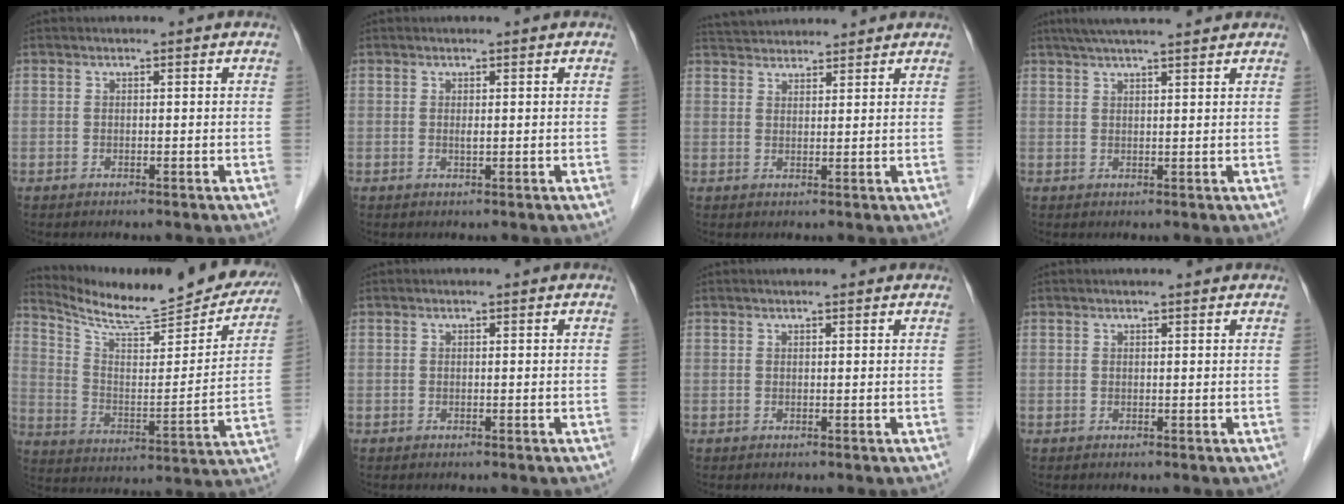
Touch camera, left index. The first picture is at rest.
{"total": 0.6, "force": [0.2, 0.1, 0.6], "torque": [-0.014, 0.000, 0.003]}
{"total": 8.3, "force": [7.9, 1.4, 1.9], "torque": [-0.036, 0.038, 0.123]}
{"total": 9.9, "force": [8.4, 0.7, 5.2], "torque": [-0.081, 0.035, 0.120]}
{"total": 22.7, "force": [20.5, 3.8, 9.0], "torque": [-0.136, -0.046, 0.288]}
{"total": 0.0}
{"total": 2.3, "force": [2.0, 0.4, 1.1], "torque": [-0.013, 0.020, 0.029]}
{"total": 2.5, "force": [2.3, 0.3, 1.1], "torque": [-0.014, 0.018, 0.028]}